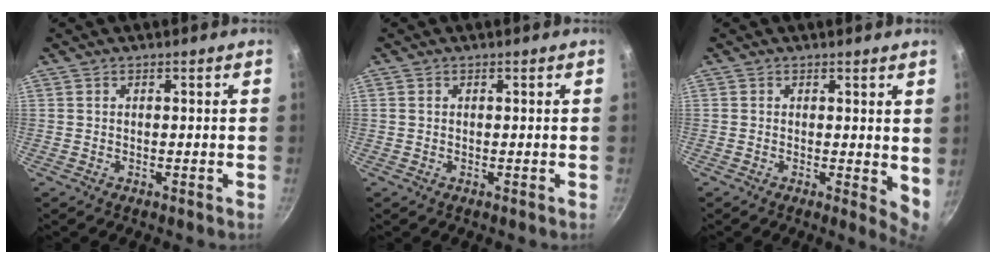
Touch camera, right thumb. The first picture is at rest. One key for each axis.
{"total": 0.6, "fx": 0.1, "fy": 0.5, "fz": 0.2, "tx": -0.002, "ty": 0.003, "tz": 0.001}
{"total": 4.2, "fx": 0.7, "fy": 1.9, "fz": 3.7, "tx": -0.043, "ty": -0.008, "tz": 0.007}